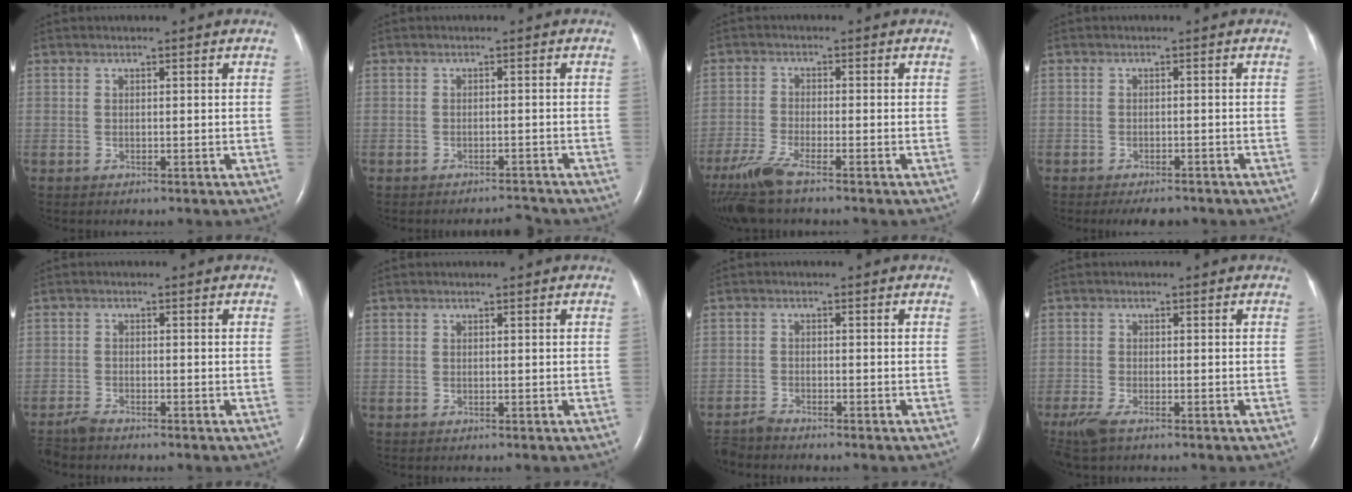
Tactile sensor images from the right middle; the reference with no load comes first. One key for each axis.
{"total": 2.2, "fx": -2.2, "fy": 0.0, "fz": 0.0, "tx": -0.001, "ty": -0.007, "tz": -0.028}
{"total": 6.8, "fx": -5.1, "fy": 0.5, "fz": 4.5, "tx": -0.100, "ty": -0.021, "tz": -0.101}
{"total": 3.9, "fx": -3.3, "fy": 1.3, "fz": 1.6, "tx": -0.019, "ty": -0.004, "tz": -0.045}
{"total": 2.5, "fx": -2.3, "fy": 0.2, "fz": 0.7, "tx": -0.022, "ty": -0.011, "tz": -0.045}
{"total": 0.0}
{"total": 2.7, "fx": -2.7, "fy": -0.2, "fz": 0.3, "tx": -0.011, "ty": -0.016, "tz": -0.052}
{"total": 4.3, "fx": -3.0, "fy": 1.1, "fz": 2.9, "tx": -0.070, "ty": -0.013, "tz": -0.054}